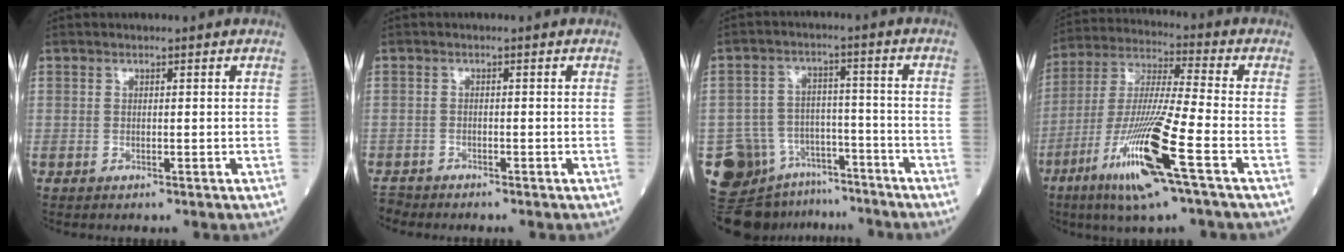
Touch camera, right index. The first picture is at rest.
{"total": 1.4, "force": [-1.3, 0.0, -0.5], "torque": [0.011, -0.008, -0.030]}
{"total": 11.5, "force": [-8.7, 7.1, 2.3], "torque": [-0.049, 0.049, -0.132]}
{"total": 16.1, "force": [-7.3, -0.2, 14.3], "torque": [-0.298, -0.026, -0.139]}